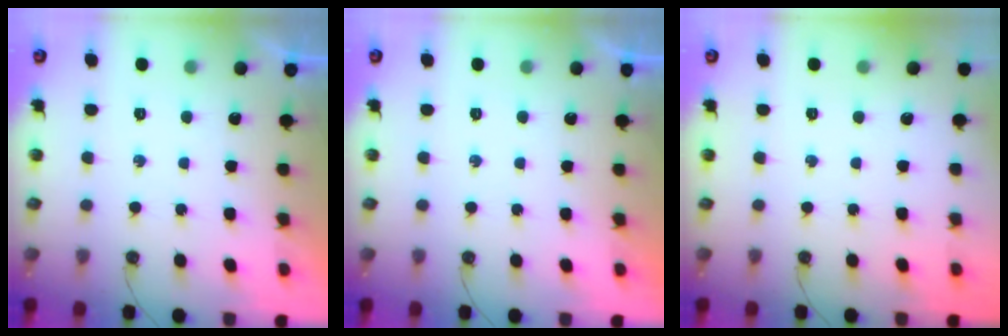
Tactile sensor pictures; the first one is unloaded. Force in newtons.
{"total": 0.0}
{"total": 0.0}